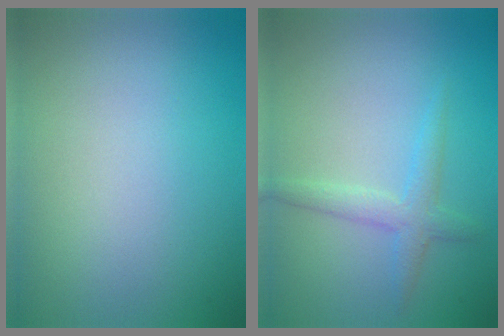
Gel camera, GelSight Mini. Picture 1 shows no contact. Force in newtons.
{"total": 2.3, "press": 2.3, "slide": 0.1}